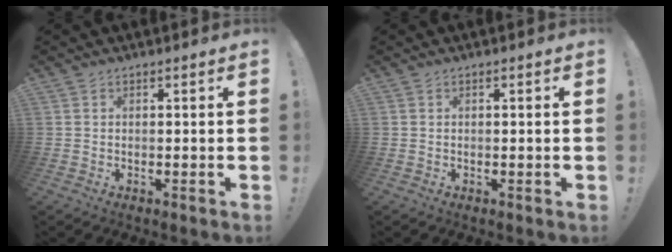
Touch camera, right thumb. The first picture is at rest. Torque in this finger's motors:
{"motor_torque": [-0.11, -0.24, 0.13, -0.04, 0.01]}